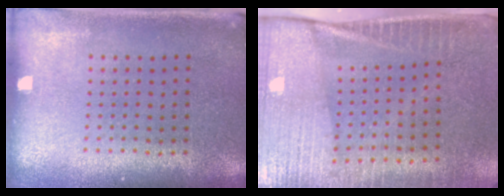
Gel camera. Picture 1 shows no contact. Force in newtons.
{"total": 4.0, "press": 3.5, "slide": 2.0}